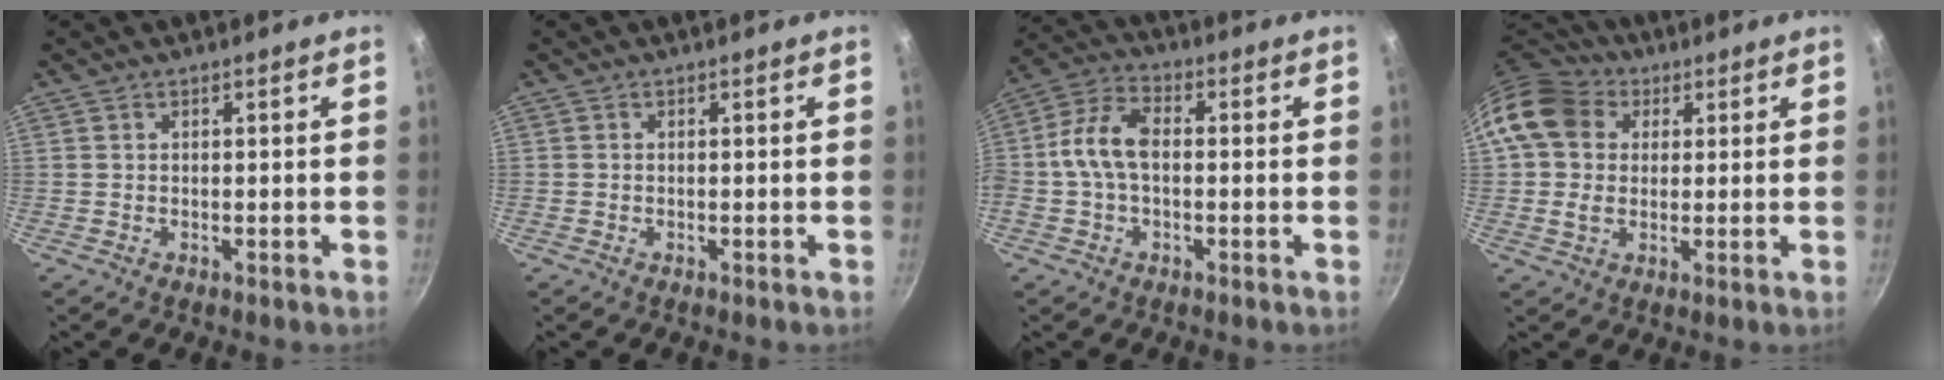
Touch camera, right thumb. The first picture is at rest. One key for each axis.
{"total": 0.0}
{"total": 9.1, "fx": -0.4, "fy": 5.6, "fz": 7.2, "tx": -0.141, "ty": 0.034, "tz": -0.022}
{"total": 12.1, "fx": 3.4, "fy": 9.7, "fz": 6.4, "tx": -0.105, "ty": 0.011, "tz": 0.047}